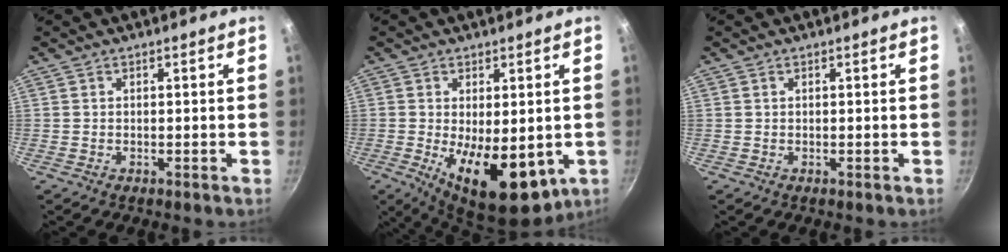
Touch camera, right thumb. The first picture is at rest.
{"total": 14.8, "force": [-2.7, 7.1, 12.7], "torque": [-0.174, -0.021, -0.023]}
{"total": 0.0}